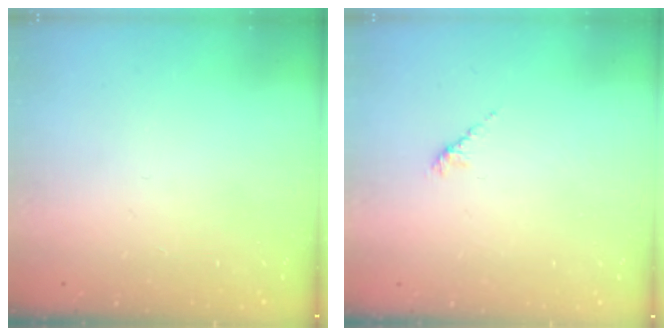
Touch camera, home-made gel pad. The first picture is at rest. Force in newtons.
{"total": 2.6, "press": 2.4, "slide": 0.7}